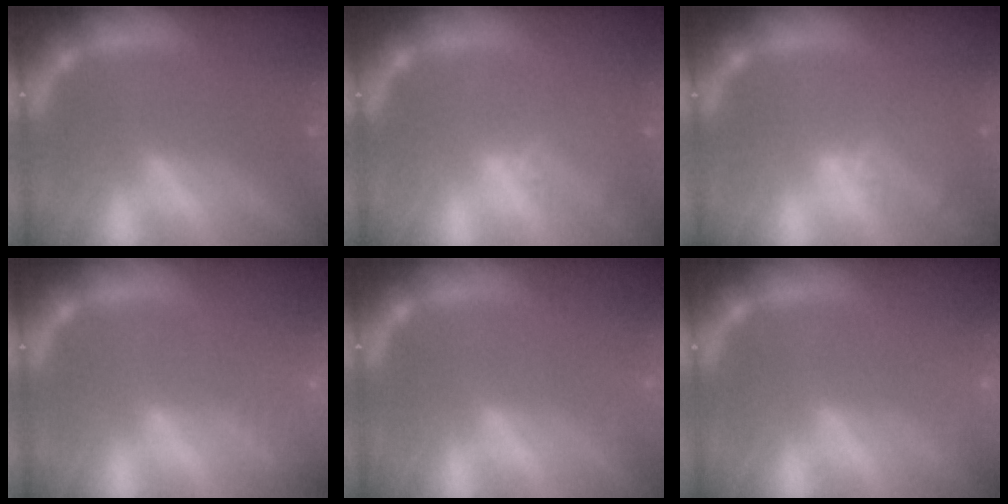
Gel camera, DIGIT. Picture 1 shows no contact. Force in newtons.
{"total": 2.5}
{"total": 2.9}
{"total": 7.5}
{"total": 2.4}
{"total": 4.5}